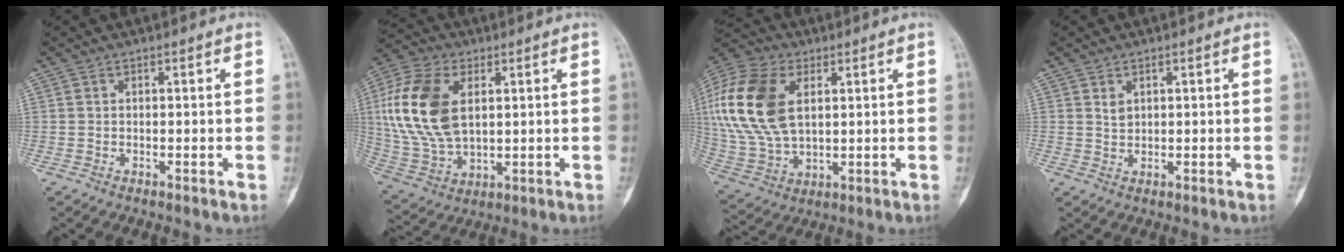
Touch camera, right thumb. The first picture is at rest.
{"total": 17.4, "force": [3.6, 10.7, 13.2], "torque": [-0.267, -0.004, 0.075]}
{"total": 20.1, "force": [4.9, 12.6, 14.9], "torque": [-0.323, -0.005, 0.093]}
{"total": 1.5, "force": [0.8, 1.0, 0.7], "torque": [-0.004, -0.005, 0.019]}